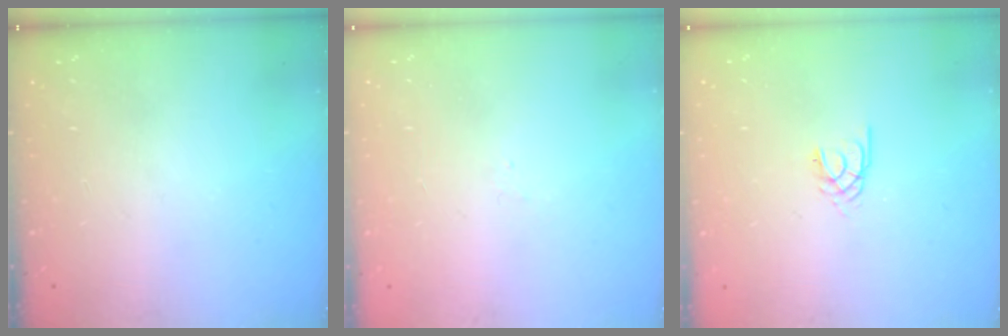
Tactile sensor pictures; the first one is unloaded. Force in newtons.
{"total": 1.6, "press": 1.5, "slide": 0.4}
{"total": 1.7, "press": 1.7, "slide": 0.3}